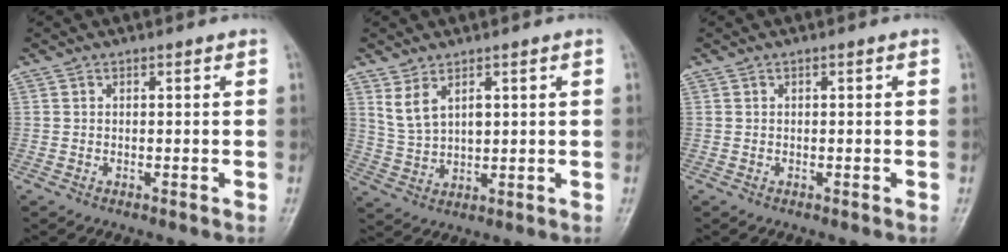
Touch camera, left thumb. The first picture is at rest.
{"total": 5.6, "force": [2.7, 3.0, 3.9], "torque": [-0.072, -0.010, 0.064]}
{"total": 0.0}